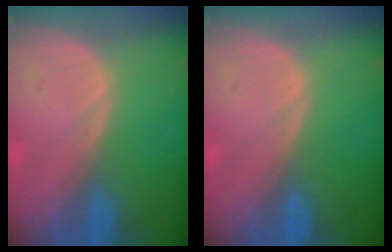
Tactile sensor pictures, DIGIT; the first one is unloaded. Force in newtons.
{"total": 0.0}